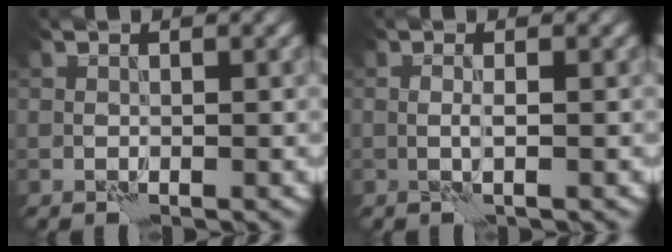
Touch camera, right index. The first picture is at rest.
{"total": 0.9, "force": [0.5, -0.8, 0.2], "torque": [-0.007, -0.001, 0.010]}